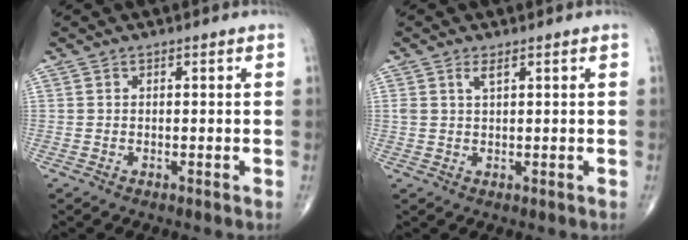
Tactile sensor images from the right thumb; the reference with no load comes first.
{"total": 1.6, "force": [1.0, 0.4, 1.2], "torque": [-0.028, -0.002, 0.022]}